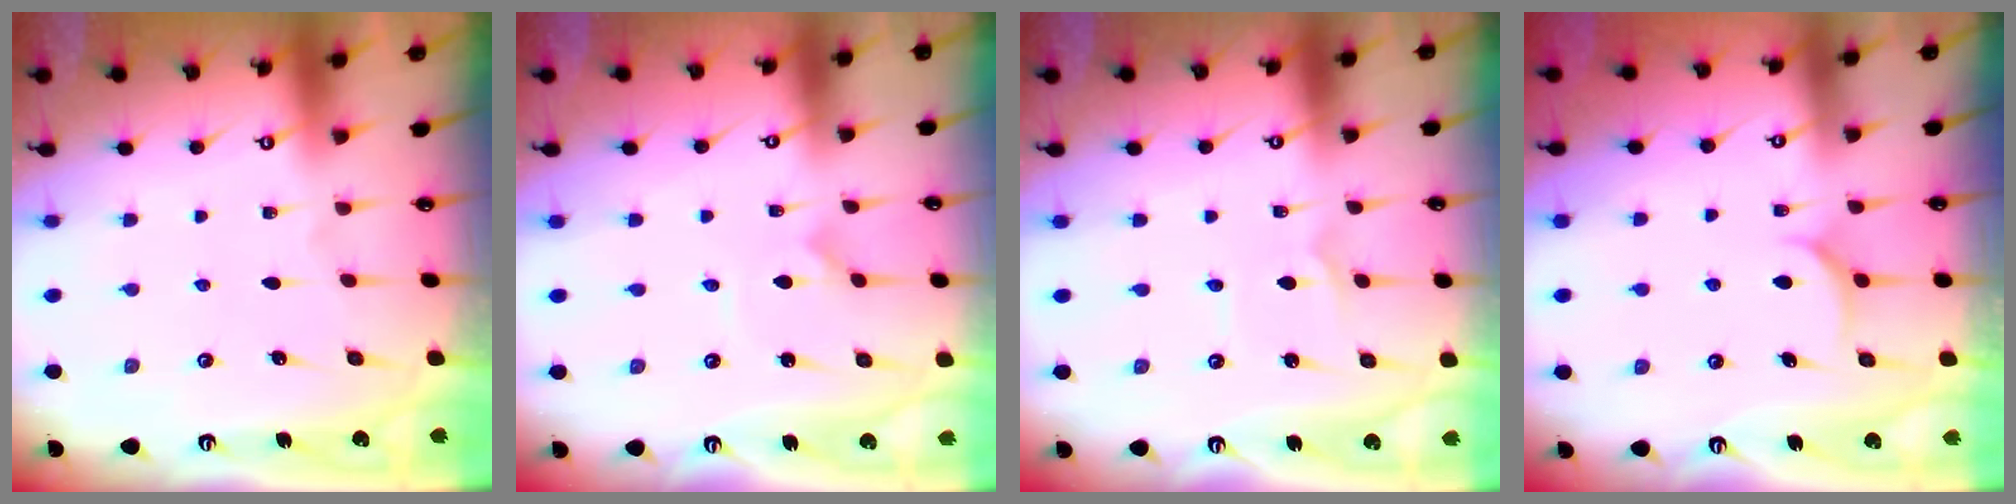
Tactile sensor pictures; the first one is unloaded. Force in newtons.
{"total": 0.9, "press": 0.9, "slide": 0.0}
{"total": 1.3, "press": 1.3, "slide": 0.1}
{"total": 6.0, "press": 6.0, "slide": 0.4}